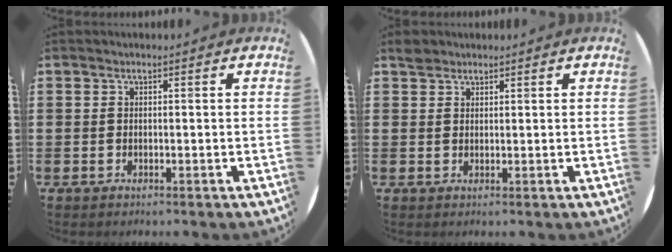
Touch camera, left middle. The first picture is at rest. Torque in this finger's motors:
{"motor_torque": [0.45, -0.38, 0.00, 0.00]}